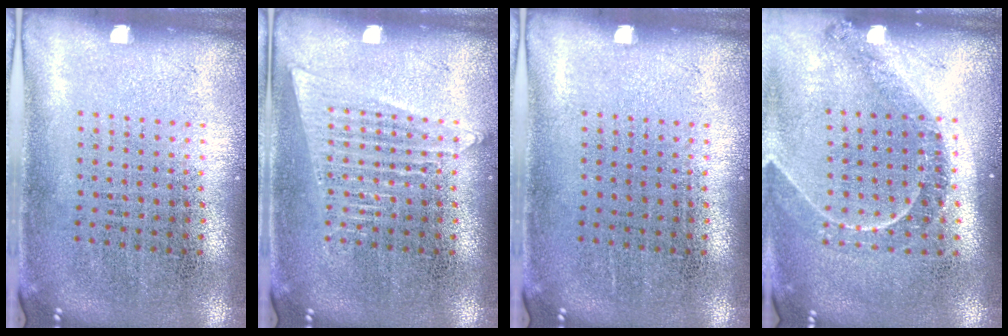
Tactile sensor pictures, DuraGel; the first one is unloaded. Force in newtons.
{"total": 1.8, "press": 1.8, "slide": 0.3}
{"total": 0.0}
{"total": 1.2, "press": 1.2, "slide": 0.2}